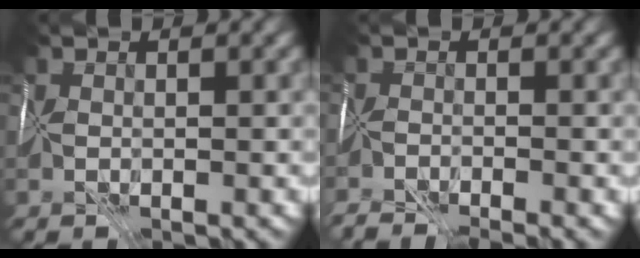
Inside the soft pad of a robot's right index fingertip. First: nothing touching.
{"total": 5.6, "force": [-5.0, 1.2, 2.2], "torque": [-0.035, -0.015, -0.073]}